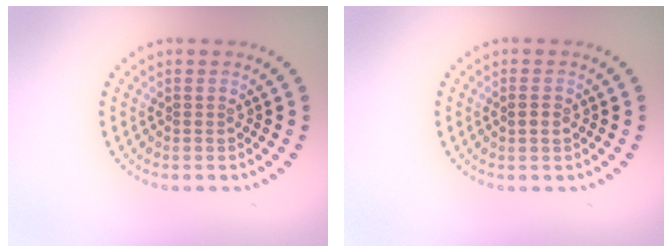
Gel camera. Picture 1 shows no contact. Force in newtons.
{"total": 1.1, "press": 1.0, "slide": 0.2}